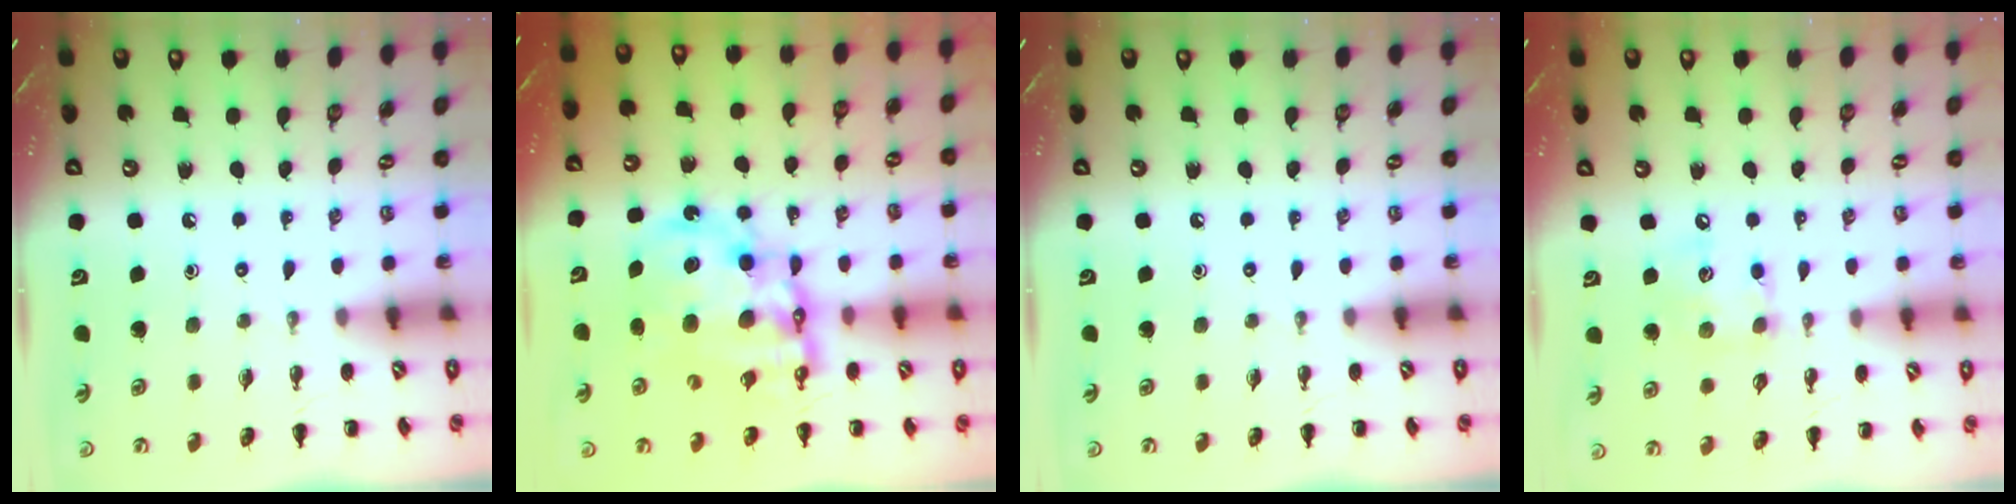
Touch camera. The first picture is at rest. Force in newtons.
{"total": 16.1, "press": 15.7, "slide": 3.6}
{"total": 0.0}
{"total": 8.4, "press": 8.3, "slide": 0.9}